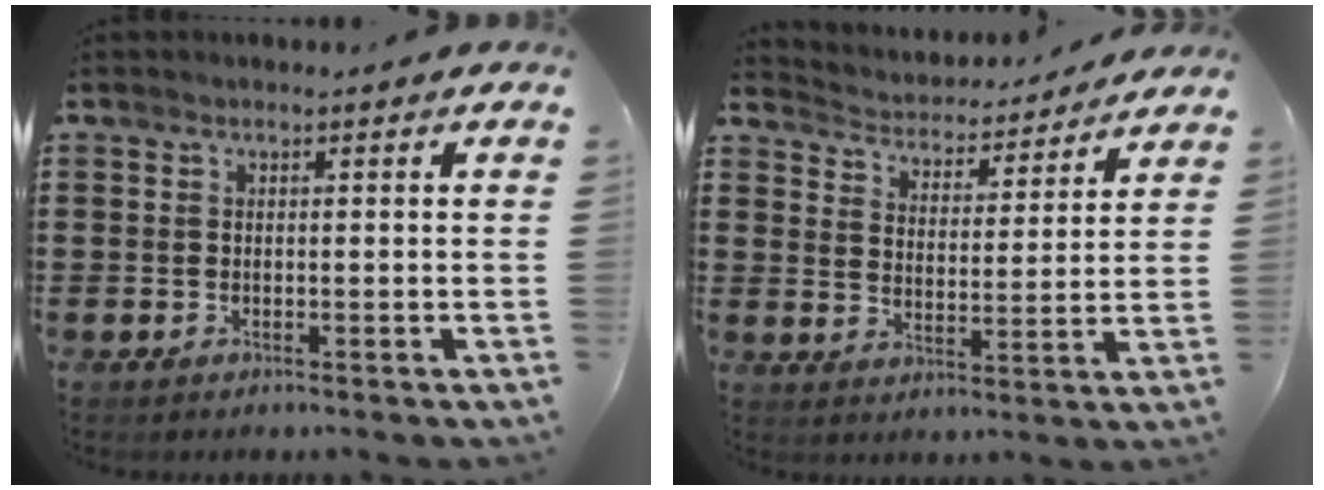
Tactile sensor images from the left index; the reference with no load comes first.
{"total": 3.6, "force": [3.5, 0.3, -0.2], "torque": [-0.022, -0.033, 0.054]}